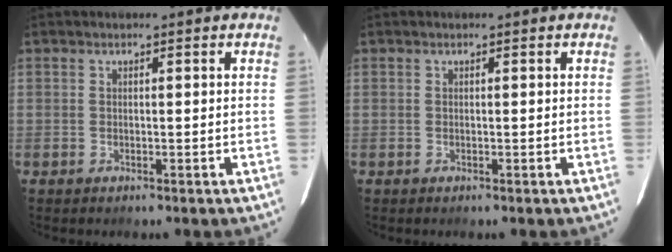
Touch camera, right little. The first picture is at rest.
{"total": 0.0}